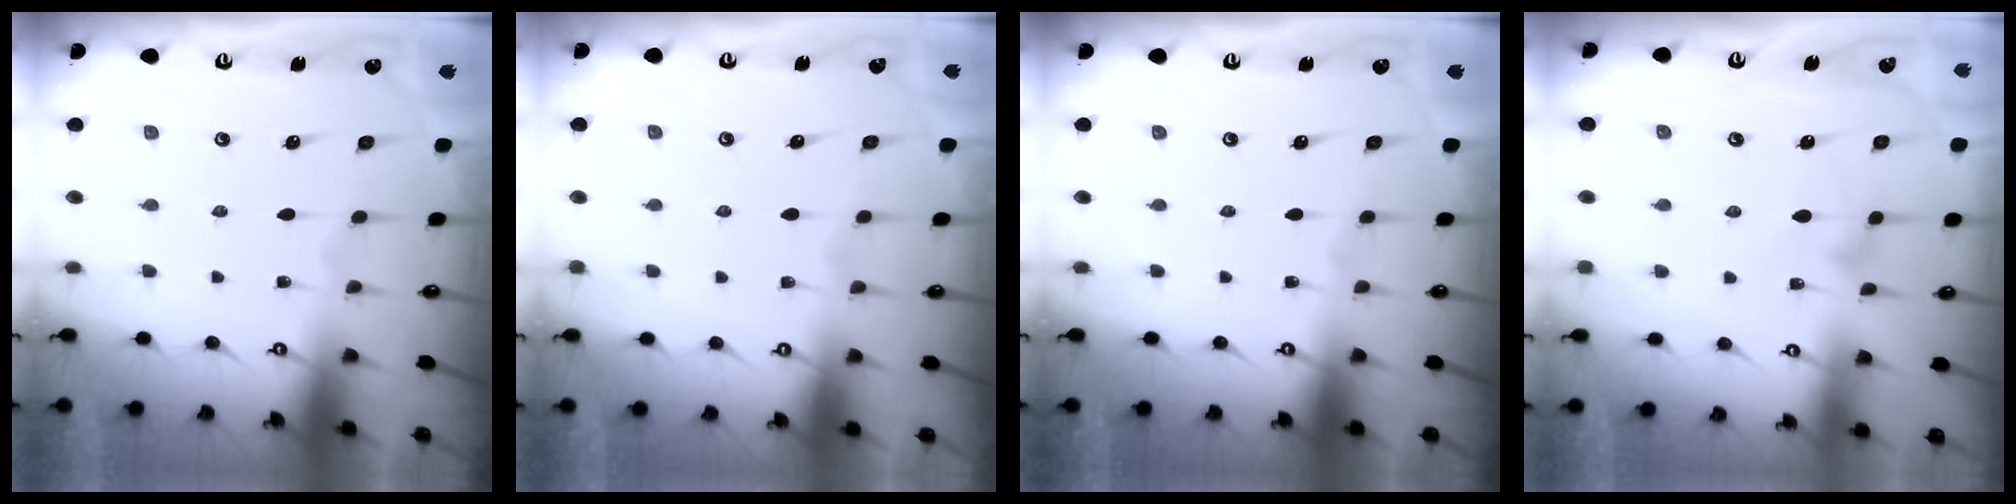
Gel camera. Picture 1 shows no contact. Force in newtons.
{"total": 3.9, "press": 3.9, "slide": 0.1}
{"total": 0.0}
{"total": 7.7, "press": 7.7, "slide": 0.5}